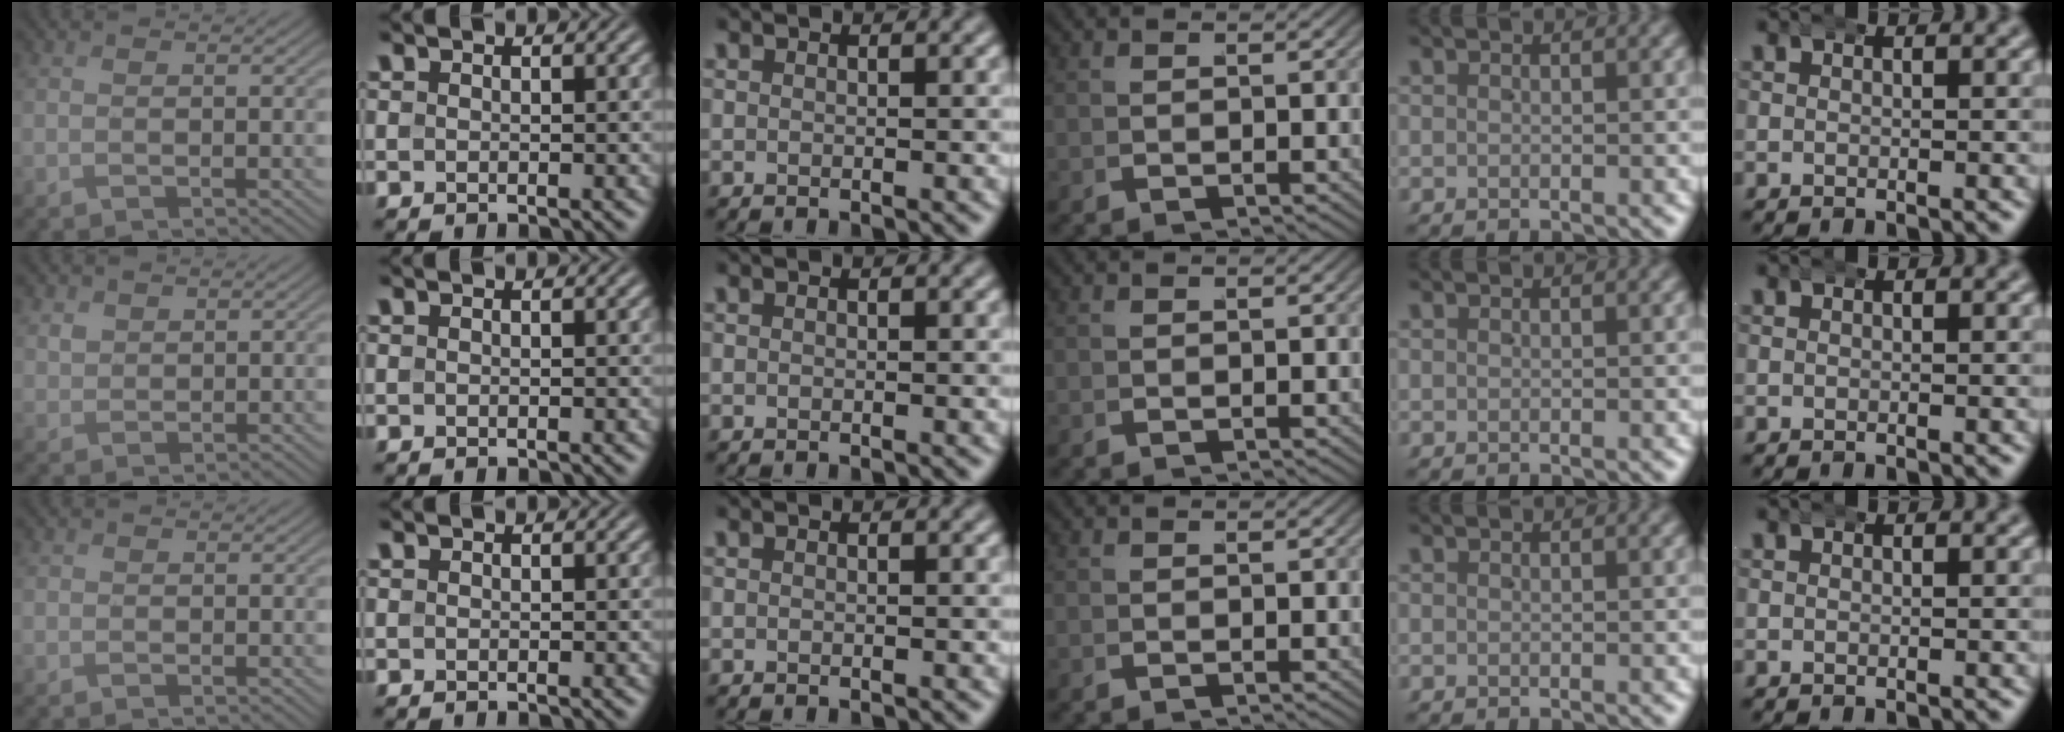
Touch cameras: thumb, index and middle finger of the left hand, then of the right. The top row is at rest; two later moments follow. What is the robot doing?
{"motion": "wrap", "object": "aluminum foil"}